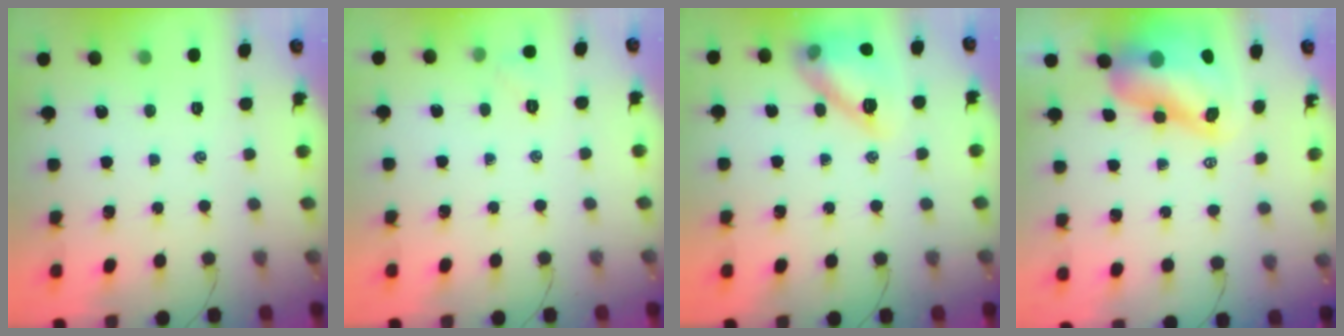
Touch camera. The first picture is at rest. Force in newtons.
{"total": 3.8, "press": 3.6, "slide": 1.1}
{"total": 14.5, "press": 14.5, "slide": 0.8}
{"total": 12.0, "press": 11.5, "slide": 3.6}